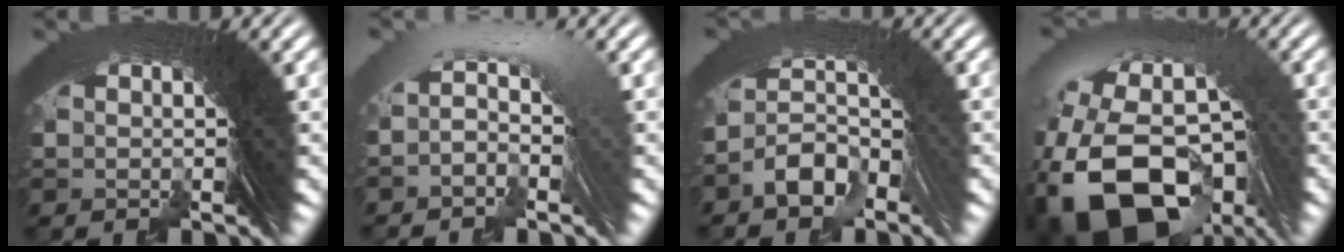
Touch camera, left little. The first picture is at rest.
{"total": 3.8, "force": [0.1, 1.9, 3.2], "torque": [-0.039, 0.026, -0.014]}
{"total": 3.2, "force": [-1.3, 1.5, 2.6], "torque": [-0.062, -0.005, -0.016]}
{"total": 14.5, "force": [-4.3, 9.7, 9.8], "torque": [-0.214, -0.065, -0.047]}